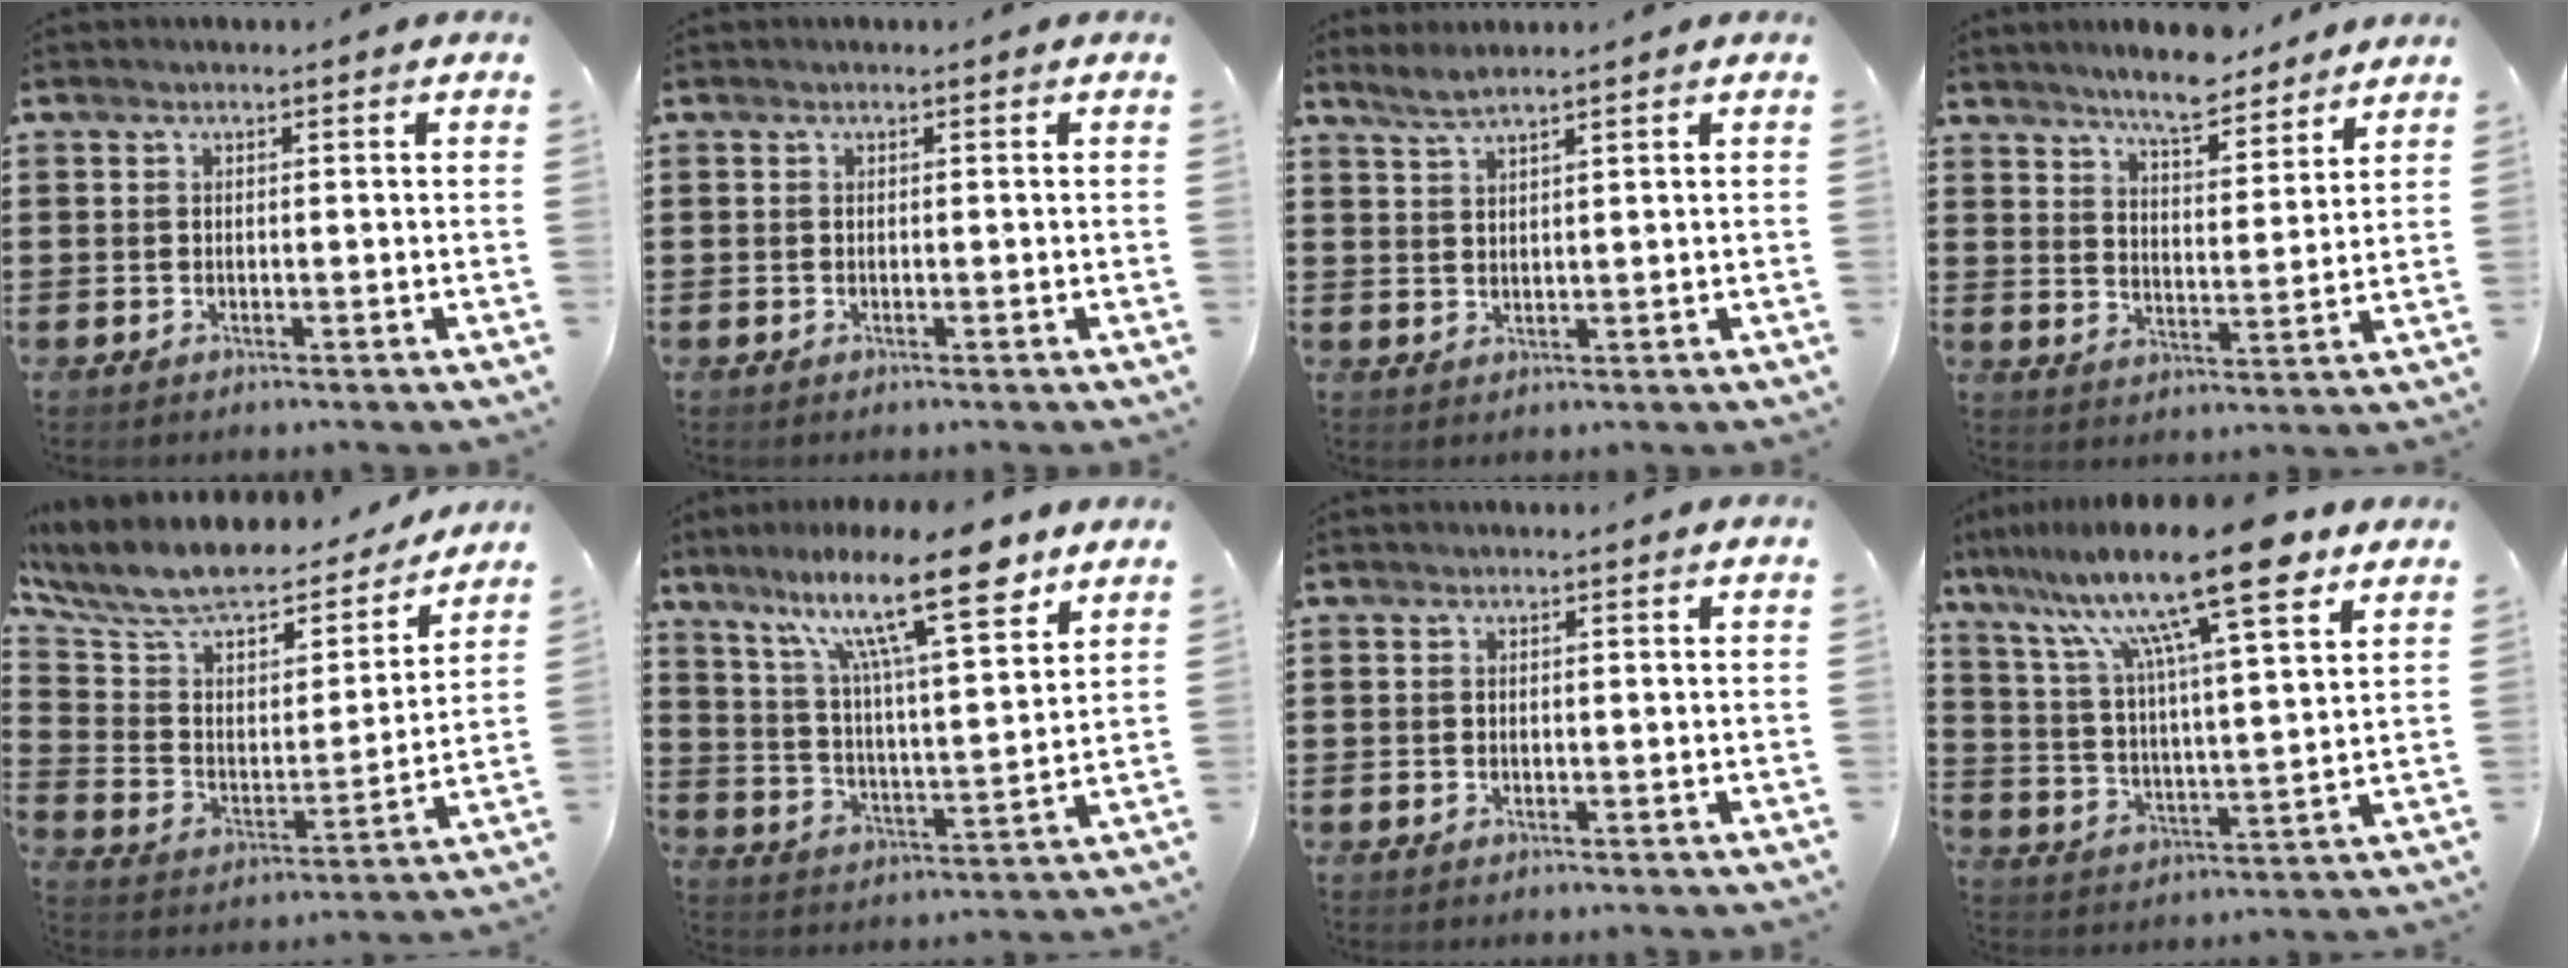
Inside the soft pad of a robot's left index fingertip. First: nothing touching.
{"total": 0.0}
{"total": 2.4, "force": [2.0, -0.2, 1.2], "torque": [-0.027, 0.002, 0.038]}
{"total": 6.5, "force": [6.1, 0.6, 2.3], "torque": [-0.058, -0.029, 0.107]}
{"total": 9.6, "force": [8.1, 2.9, 4.3], "torque": [-0.122, -0.056, 0.139]}
{"total": 15.9, "force": [10.6, 3.4, 11.3], "torque": [-0.208, -0.038, 0.174]}
{"total": 0.0}
{"total": 17.5, "force": [12.3, 2.5, 12.1], "torque": [-0.239, -0.052, 0.203]}